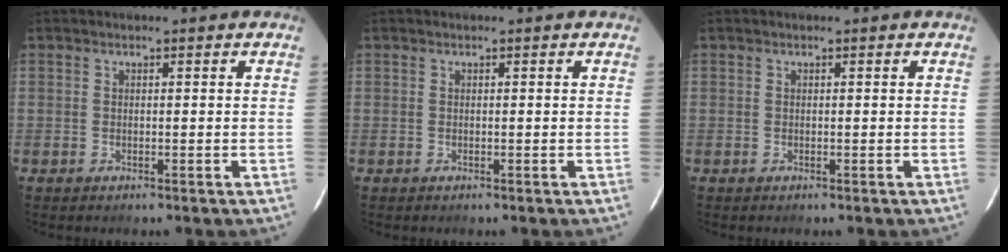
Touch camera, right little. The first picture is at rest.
{"total": 0.0}
{"total": 0.0}